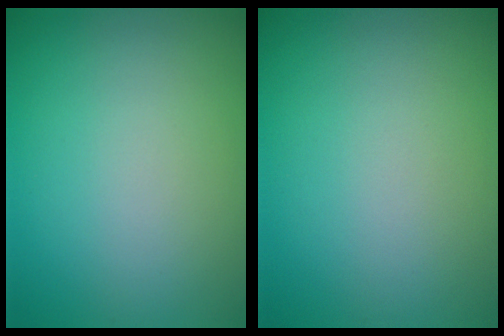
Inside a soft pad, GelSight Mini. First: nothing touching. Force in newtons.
{"total": 0.0}